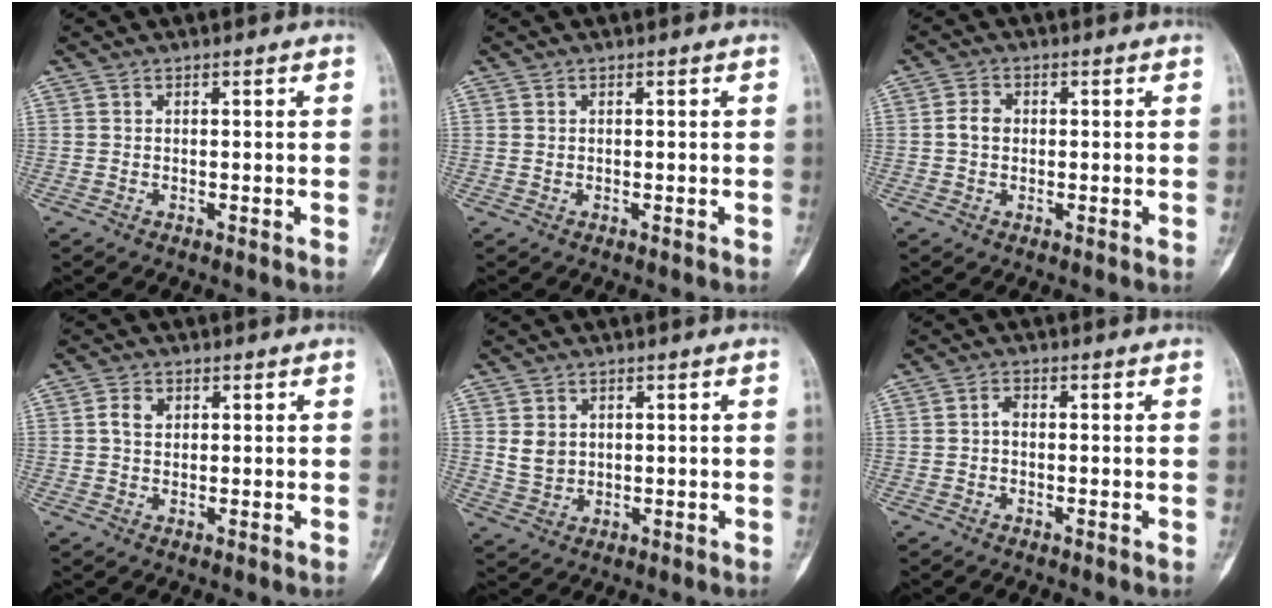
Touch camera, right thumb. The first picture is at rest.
{"total": 0.0}
{"total": 3.0, "force": [0.0, 2.4, 1.8], "torque": [-0.030, 0.008, -0.004]}
{"total": 2.7, "force": [0.7, 2.0, 1.7], "torque": [-0.025, 0.004, 0.011]}
{"total": 4.0, "force": [1.0, 3.3, 2.1], "torque": [-0.023, -0.007, 0.026]}
{"total": 1.5, "force": [-0.2, 1.0, 1.2], "torque": [-0.016, 0.005, -0.009]}